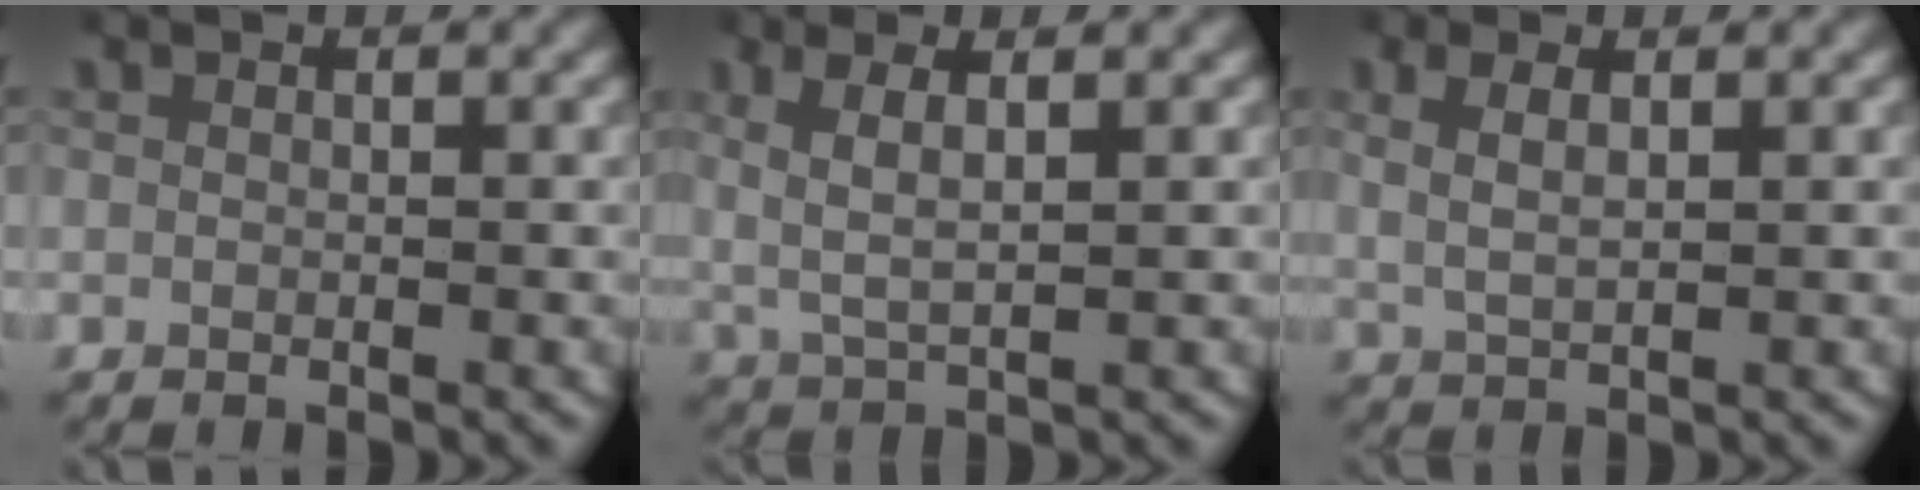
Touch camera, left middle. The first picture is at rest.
{"total": 3.8, "force": [1.1, 1.6, 3.2], "torque": [-0.070, 0.005, 0.024]}
{"total": 2.9, "force": [1.0, 1.5, 2.2], "torque": [-0.048, 0.002, 0.022]}